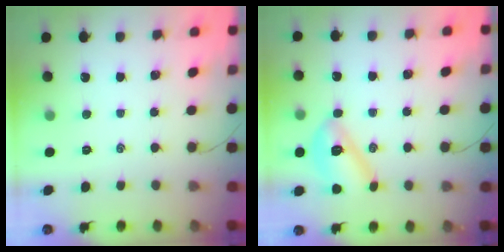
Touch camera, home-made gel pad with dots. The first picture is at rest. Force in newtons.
{"total": 10.5, "press": 10.5, "slide": 0.3}